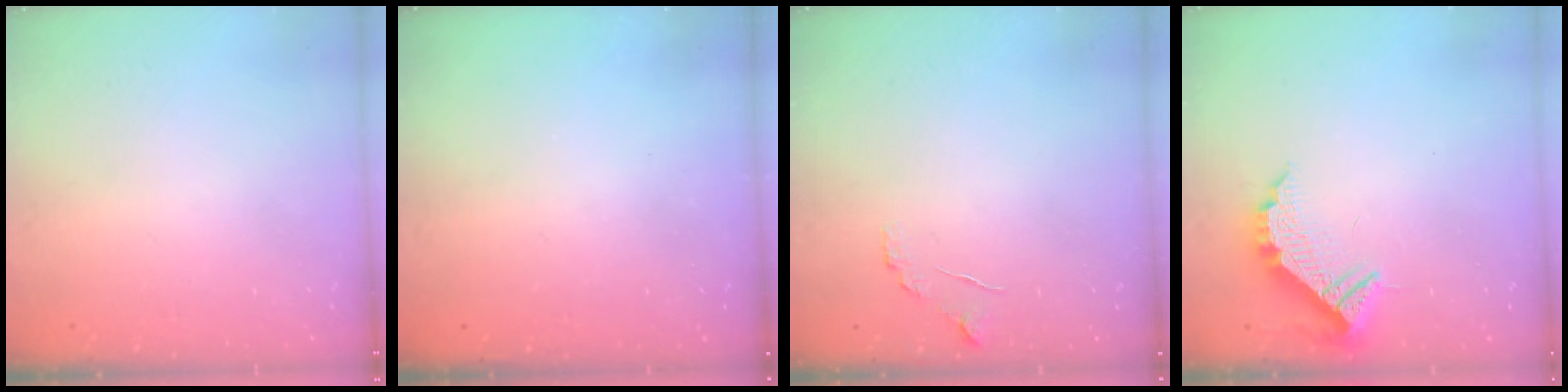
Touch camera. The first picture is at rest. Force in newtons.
{"total": 3.2, "press": 3.2, "slide": 0.1}
{"total": 6.3, "press": 6.3, "slide": 0.5}
{"total": 10.1, "press": 10.1, "slide": 0.5}